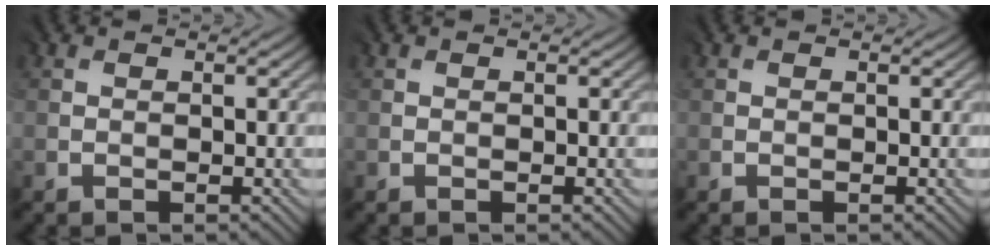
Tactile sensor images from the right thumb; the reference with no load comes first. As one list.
[{"total": 0.0}, {"total": 0.0}]